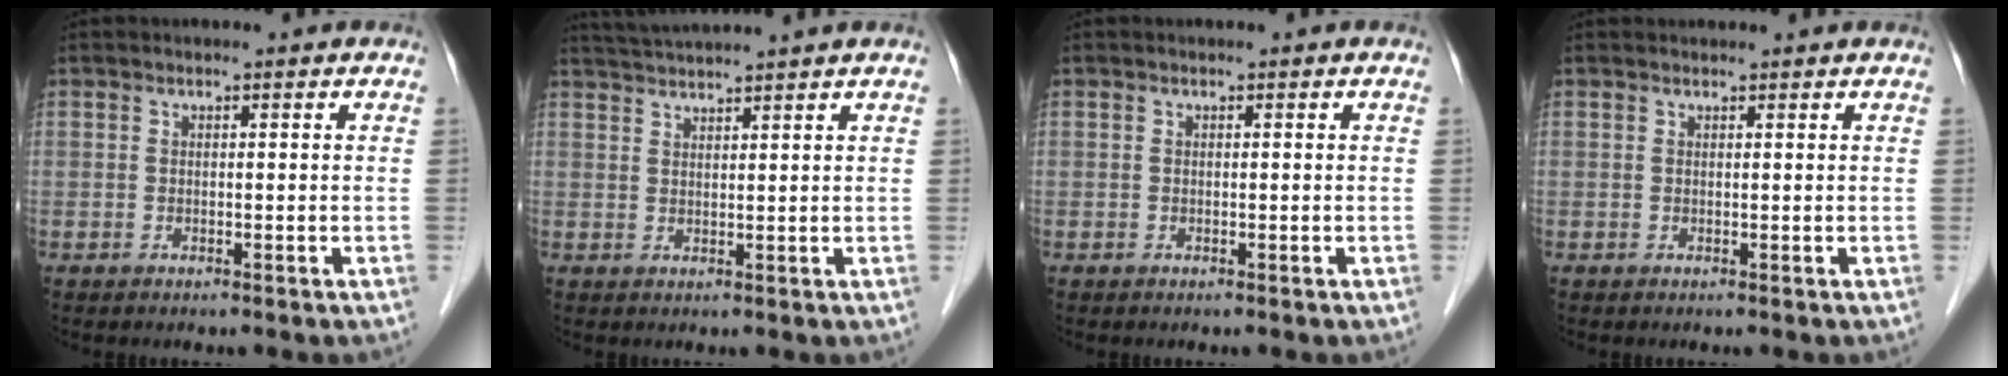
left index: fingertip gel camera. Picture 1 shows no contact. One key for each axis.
{"total": 5.6, "fx": 5.1, "fy": -1.5, "fz": 1.8, "tx": -0.032, "ty": 0.023, "tz": 0.086}
{"total": 0.0}
{"total": 1.9, "fx": 1.8, "fy": 0.2, "fz": 0.3, "tx": -0.007, "ty": 0.021, "tz": 0.026}